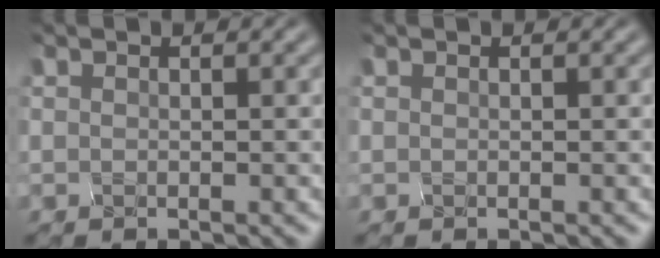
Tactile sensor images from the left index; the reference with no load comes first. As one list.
[{"total": 0.0}]